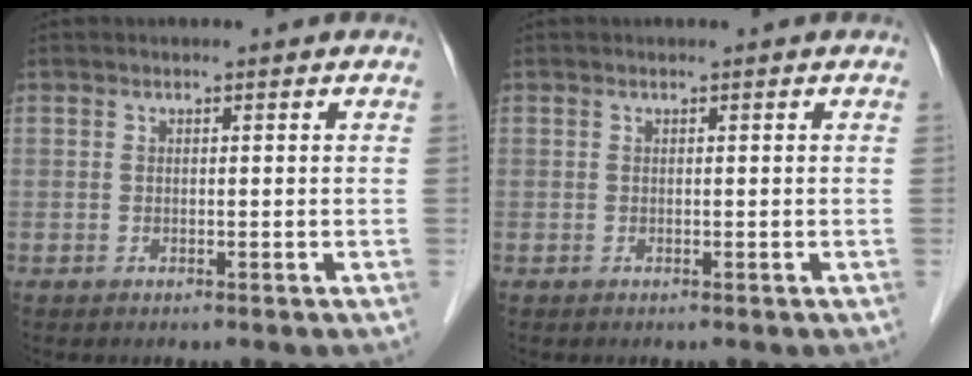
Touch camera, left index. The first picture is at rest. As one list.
[{"total": 0.0}]